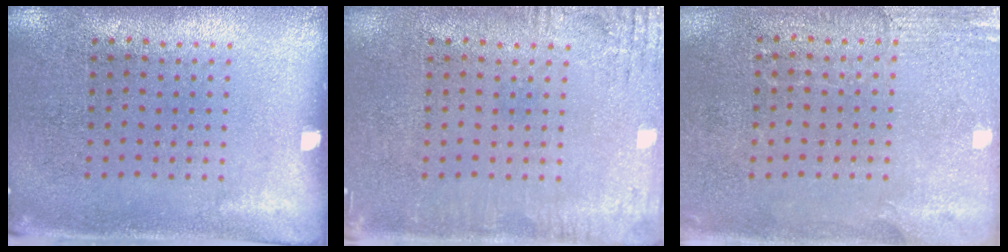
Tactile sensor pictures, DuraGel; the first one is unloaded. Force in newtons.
{"total": 2.7, "press": 2.7, "slide": 0.2}
{"total": 2.6, "press": 2.3, "slide": 1.2}